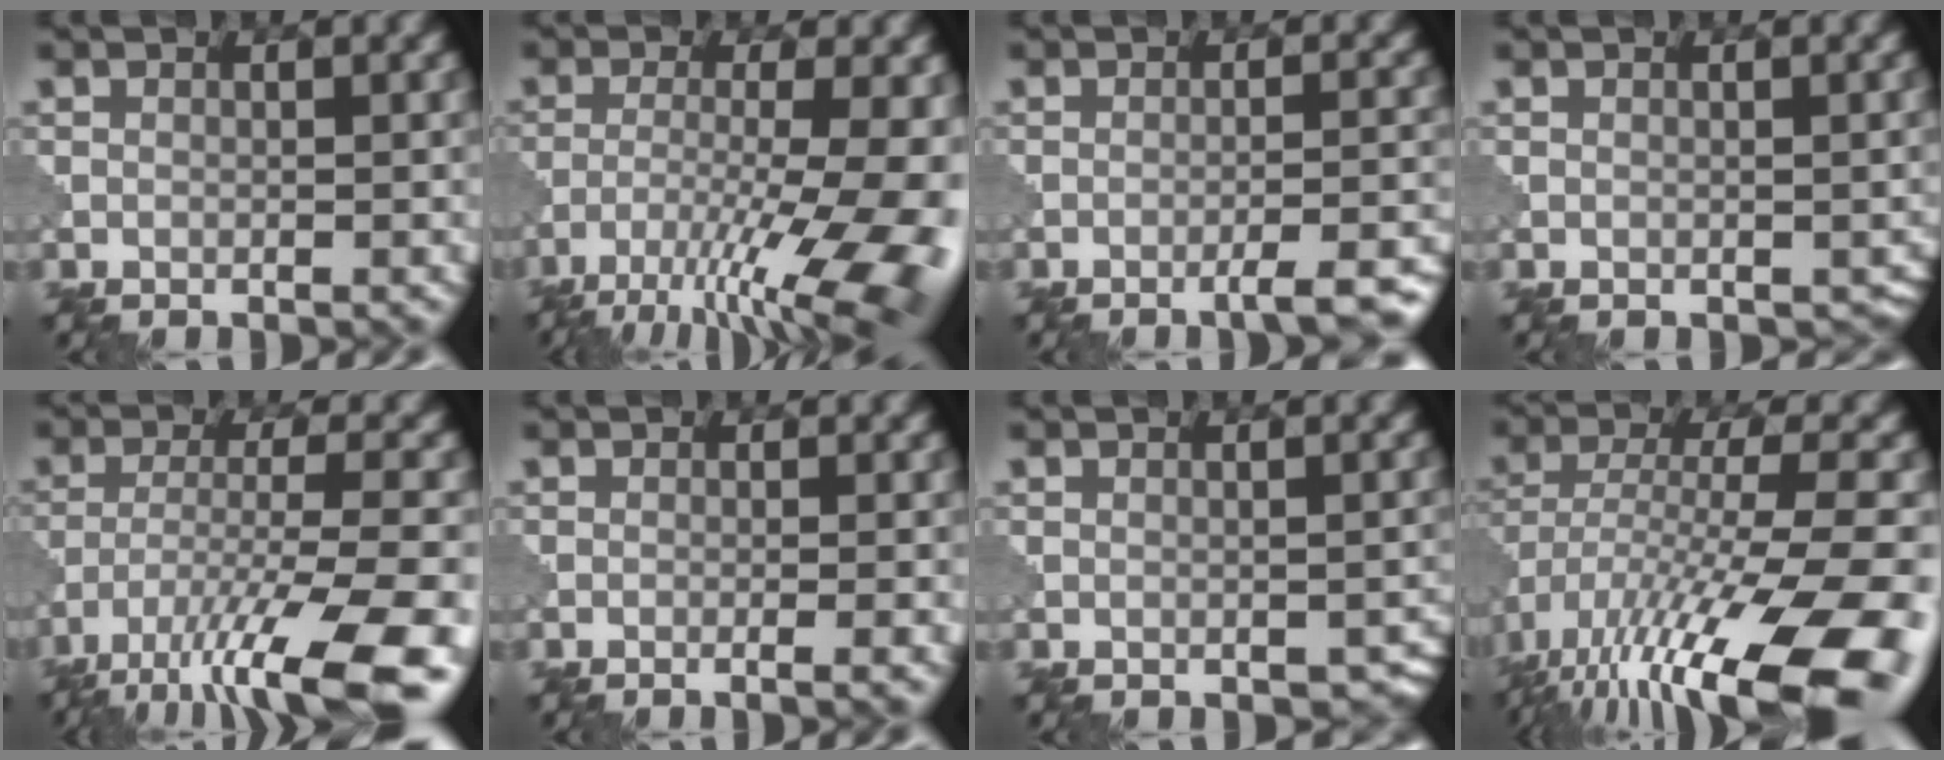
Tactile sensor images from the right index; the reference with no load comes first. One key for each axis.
{"total": 14.6, "fx": -8.3, "fy": 3.9, "fz": 11.3, "tx": -0.173, "ty": -0.030, "tz": -0.112}
{"total": 4.7, "fx": -3.2, "fy": 0.9, "fz": 3.3, "tx": -0.043, "ty": 0.009, "tz": -0.048}
{"total": 1.0, "fx": -0.1, "fy": 0.8, "fz": 0.7, "tx": -0.011, "ty": -0.006, "tz": 0.002}
{"total": 12.5, "fx": -8.5, "fy": 2.5, "fz": 8.8, "tx": -0.158, "ty": -0.012, "tz": -0.135}
{"total": 1.8, "fx": -0.5, "fy": 0.4, "fz": 1.6, "tx": -0.017, "ty": 0.000, "tz": -0.013}
{"total": 2.4, "fx": -0.7, "fy": 1.5, "fz": 1.7, "tx": -0.021, "ty": -0.012, "tz": -0.001}
{"total": 16.2, "fx": -9.1, "fy": 4.5, "fz": 12.6, "tx": -0.238, "ty": -0.015, "tz": -0.135}